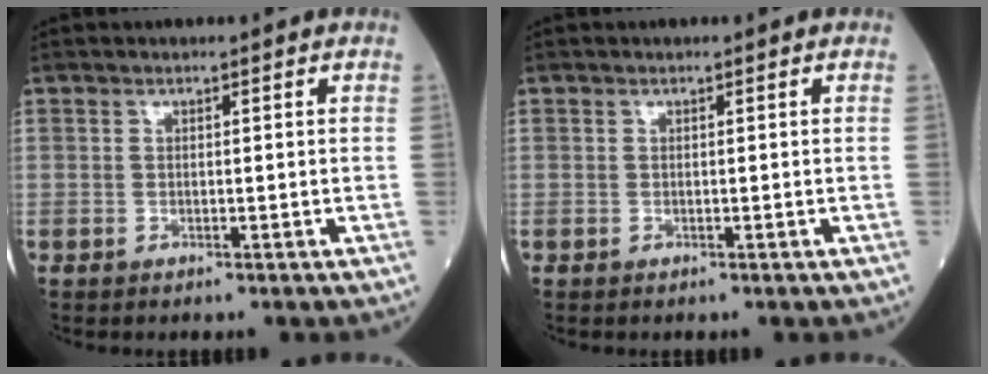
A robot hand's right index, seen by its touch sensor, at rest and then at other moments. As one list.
[{"total": 0.0}]